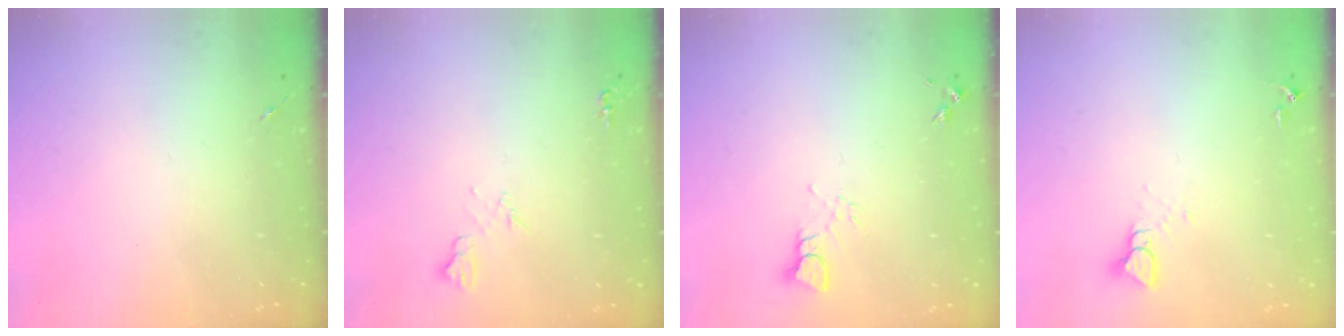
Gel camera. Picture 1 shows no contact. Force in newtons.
{"total": 5.8, "press": 5.8, "slide": 0.7}
{"total": 3.3, "press": 3.3, "slide": 0.0}
{"total": 3.9, "press": 3.8, "slide": 0.5}